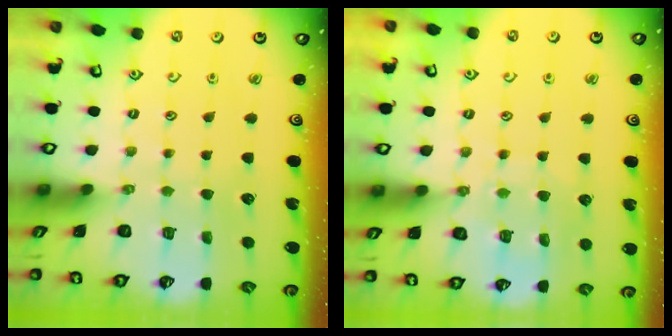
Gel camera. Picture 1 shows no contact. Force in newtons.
{"total": 8.9, "press": 8.9, "slide": 0.5}